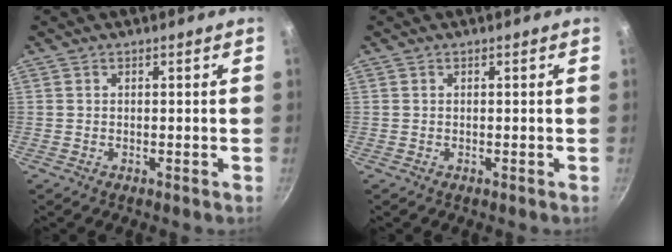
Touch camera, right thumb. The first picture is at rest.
{"total": 0.0}